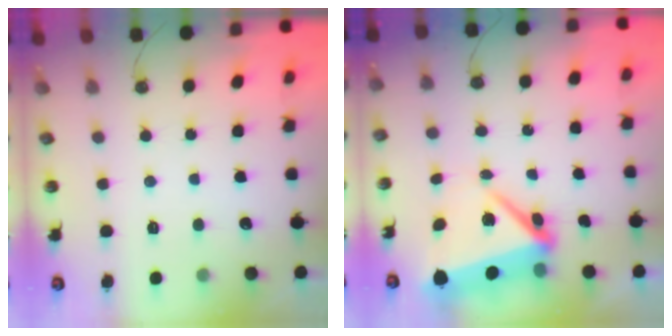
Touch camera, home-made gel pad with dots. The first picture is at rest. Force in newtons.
{"total": 9.2, "press": 8.3, "slide": 4.1}